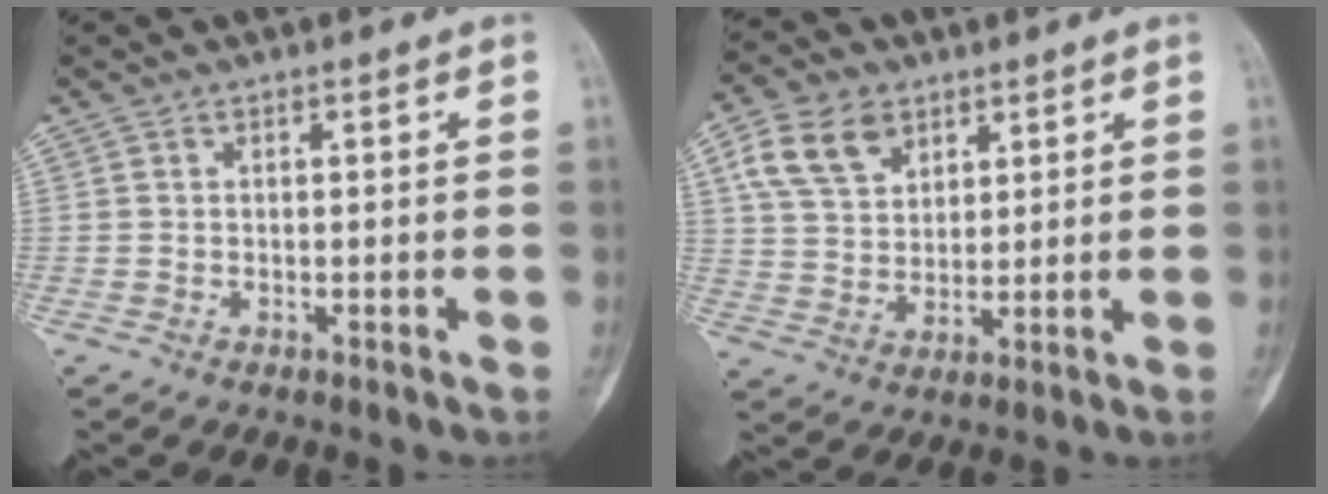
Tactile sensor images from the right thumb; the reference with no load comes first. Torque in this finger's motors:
{"motor_torque": [-0.07, 0.18, 0.51, 0.08, 0.26]}